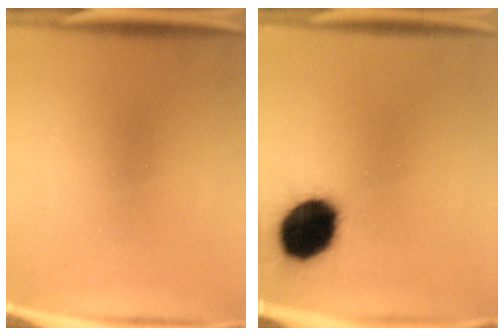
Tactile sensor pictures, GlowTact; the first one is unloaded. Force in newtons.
{"total": 16.0}